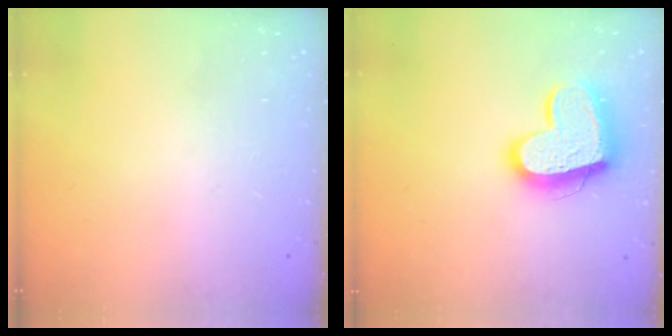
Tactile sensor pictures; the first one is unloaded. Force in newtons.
{"total": 16.6, "press": 16.5, "slide": 1.4}